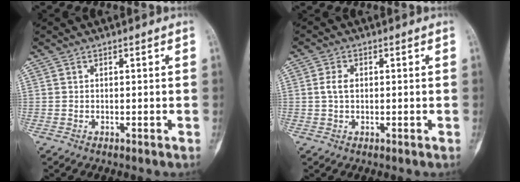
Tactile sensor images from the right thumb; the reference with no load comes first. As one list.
[{"total": 2.7, "force": [0.4, 1.8, 2.0], "torque": [-0.040, 0.006, 0.003]}]